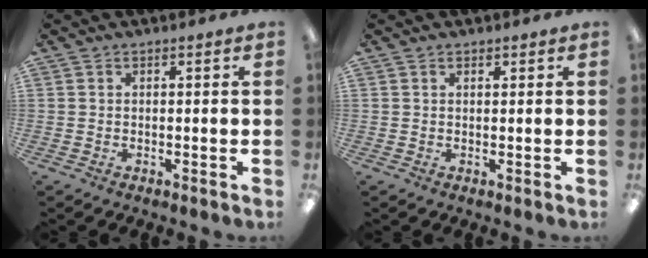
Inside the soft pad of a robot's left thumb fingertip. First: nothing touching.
{"total": 0.6, "force": [0.5, 0.3, 0.2], "torque": [0.005, -0.003, 0.008]}